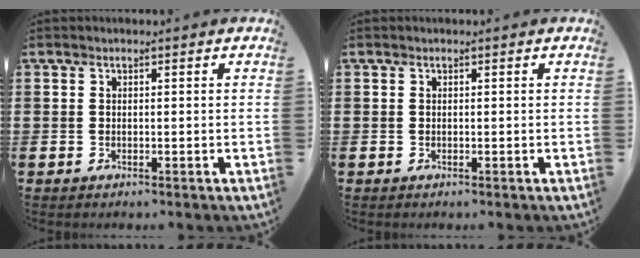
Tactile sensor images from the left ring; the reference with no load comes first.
{"total": 0.0}